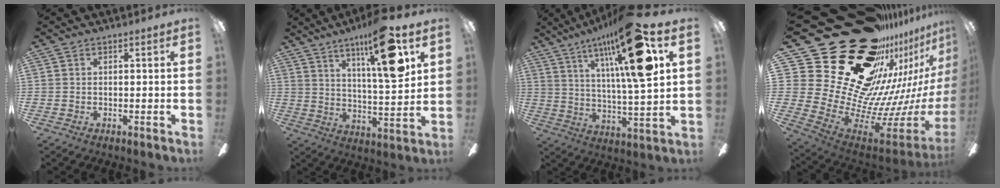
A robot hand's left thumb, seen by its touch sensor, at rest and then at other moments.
{"total": 21.7, "force": [13.1, 4.3, 16.8], "torque": [-0.276, -0.062, 0.197]}
{"total": 22.9, "force": [11.9, 4.5, 19.1], "torque": [-0.311, -0.047, 0.172]}
{"total": 41.1, "force": [23.9, 21.4, 25.6], "torque": [-0.381, -0.234, 0.525]}